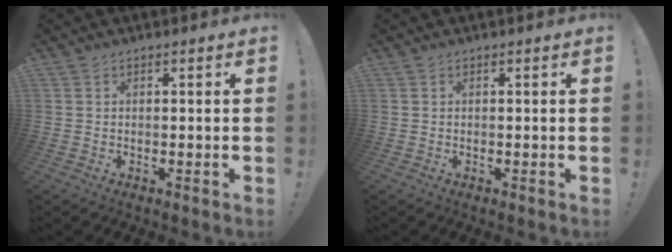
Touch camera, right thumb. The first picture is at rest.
{"total": 0.0}